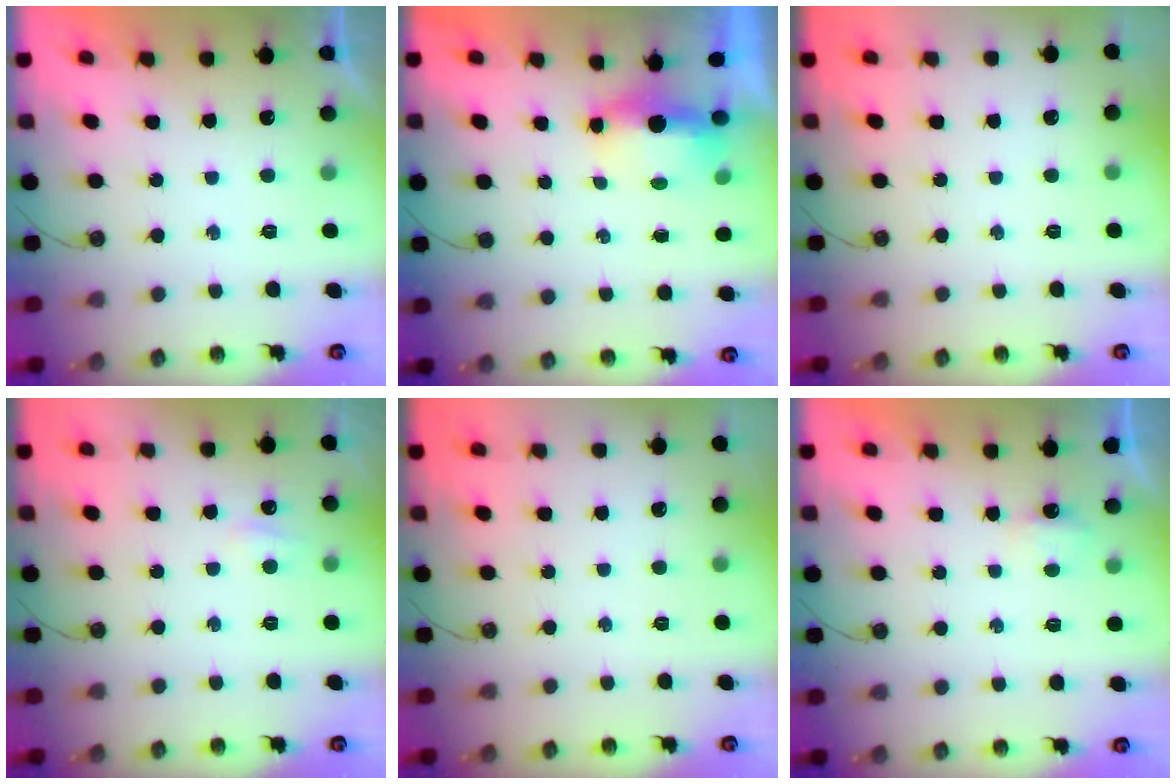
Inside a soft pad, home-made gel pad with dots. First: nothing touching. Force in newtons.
{"total": 5.8, "press": 5.2, "slide": 2.5}
{"total": 0.0}
{"total": 3.7, "press": 3.7, "slide": 0.5}
{"total": 0.0}
{"total": 3.0, "press": 2.9, "slide": 0.5}